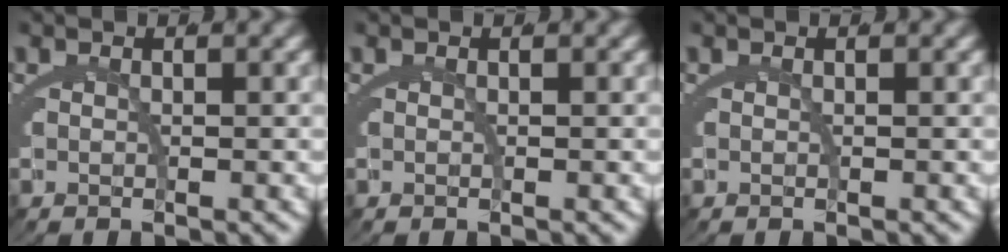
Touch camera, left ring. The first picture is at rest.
{"total": 0.0}
{"total": 0.0}